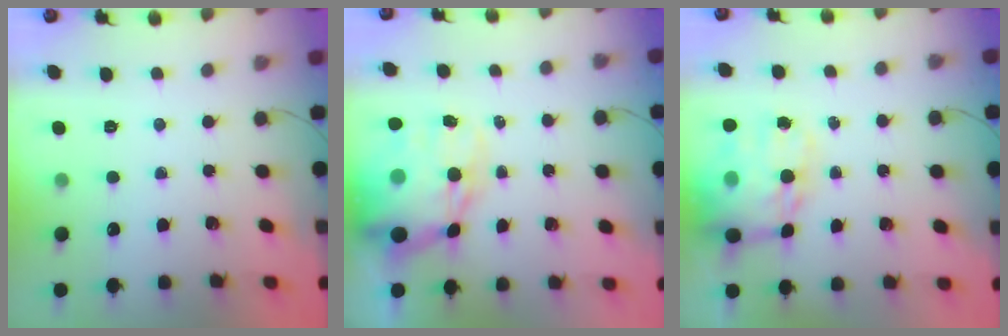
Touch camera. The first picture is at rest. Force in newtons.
{"total": 19.2, "press": 18.7, "slide": 4.0}
{"total": 18.2, "press": 17.6, "slide": 4.4}